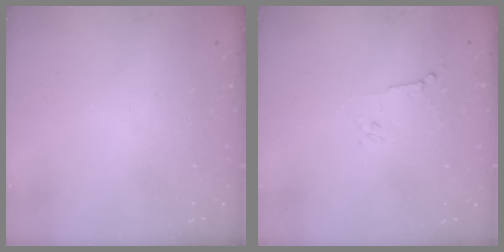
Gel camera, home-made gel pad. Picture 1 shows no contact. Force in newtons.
{"total": 3.5, "press": 3.4, "slide": 0.8}